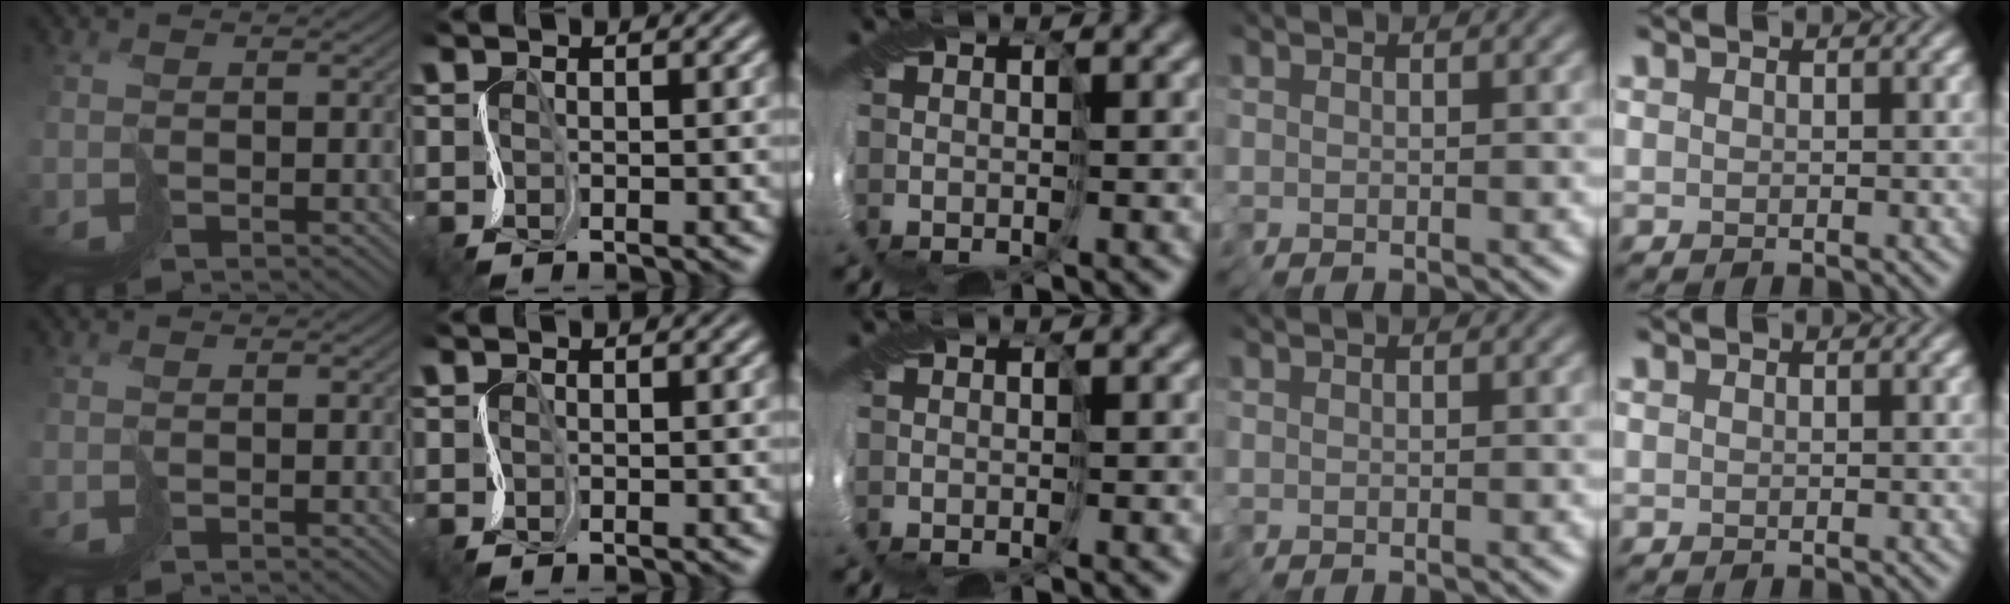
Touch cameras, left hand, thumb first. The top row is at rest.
{}